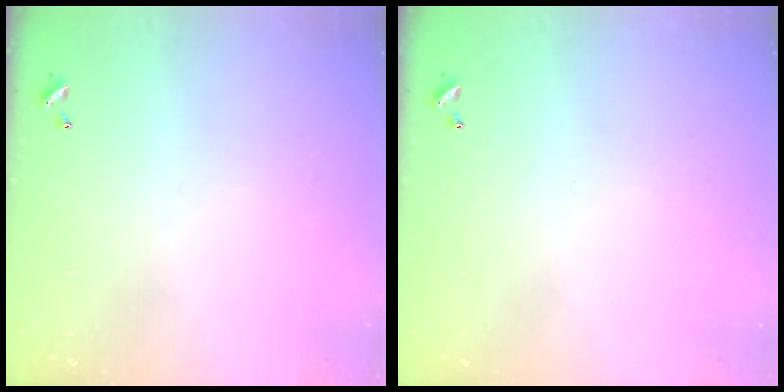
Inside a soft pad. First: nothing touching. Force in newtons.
{"total": 0.0}